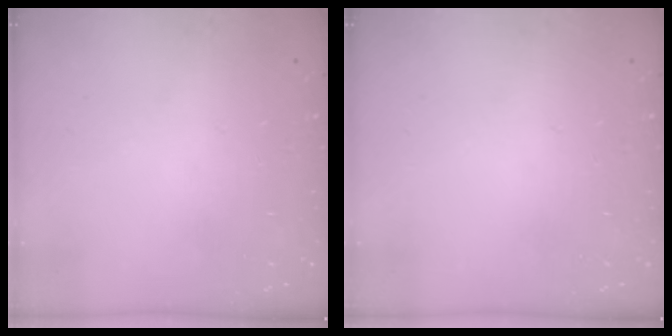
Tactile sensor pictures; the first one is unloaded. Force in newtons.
{"total": 0.0}